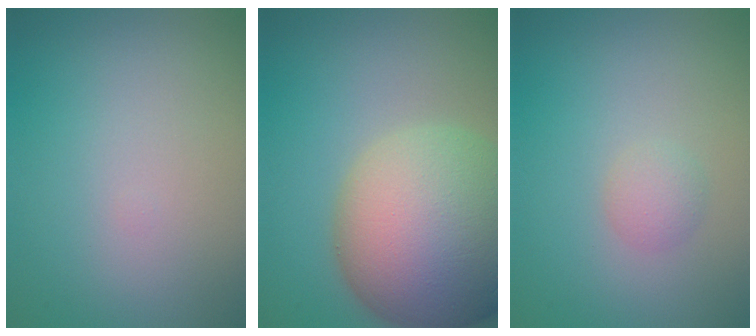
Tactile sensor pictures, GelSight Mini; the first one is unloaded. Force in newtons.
{"total": 14.8, "press": 14.8, "slide": 1.0}
{"total": 1.3, "press": 1.3, "slide": 0.1}